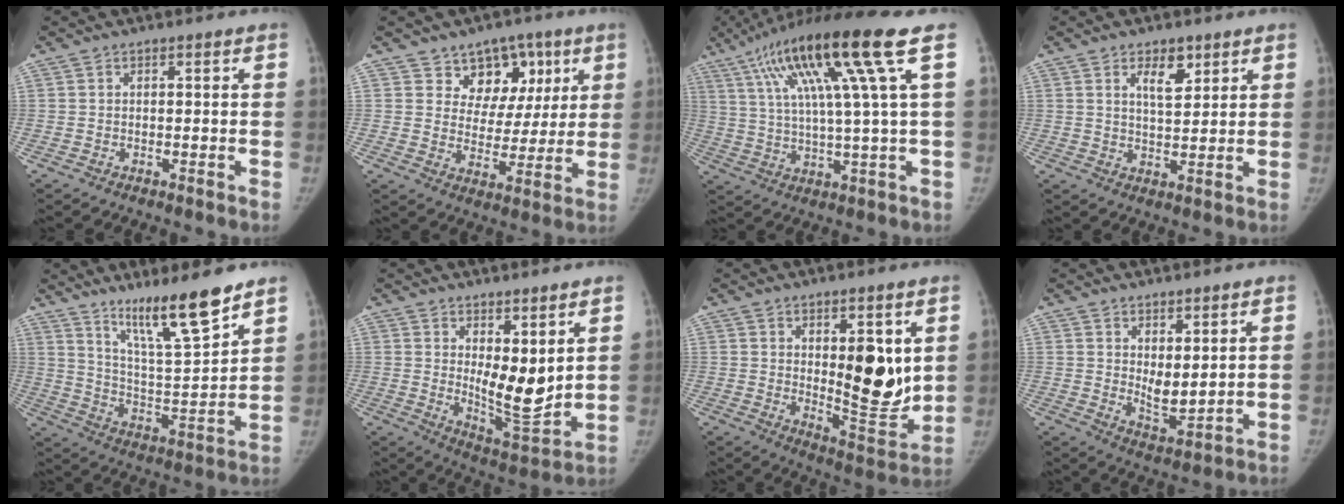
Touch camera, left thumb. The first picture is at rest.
{"total": 11.0, "force": [5.9, 8.3, 4.2], "torque": [-0.009, -0.021, 0.092]}
{"total": 18.6, "force": [8.2, 0.2, 16.7], "torque": [-0.290, -0.006, 0.141]}
{"total": 5.6, "force": [3.1, 2.7, 3.8], "torque": [-0.043, -0.022, 0.052]}
{"total": 14.9, "force": [11.0, 1.7, 9.9], "torque": [-0.151, -0.080, 0.196]}
{"total": 9.5, "force": [3.2, 3.7, 8.2], "torque": [-0.112, -0.046, 0.066]}
{"total": 15.1, "force": [3.4, 6.3, 13.3], "torque": [-0.147, -0.044, 0.065]}
{"total": 6.3, "force": [2.2, 2.7, 5.3], "torque": [-0.077, -0.032, 0.050]}